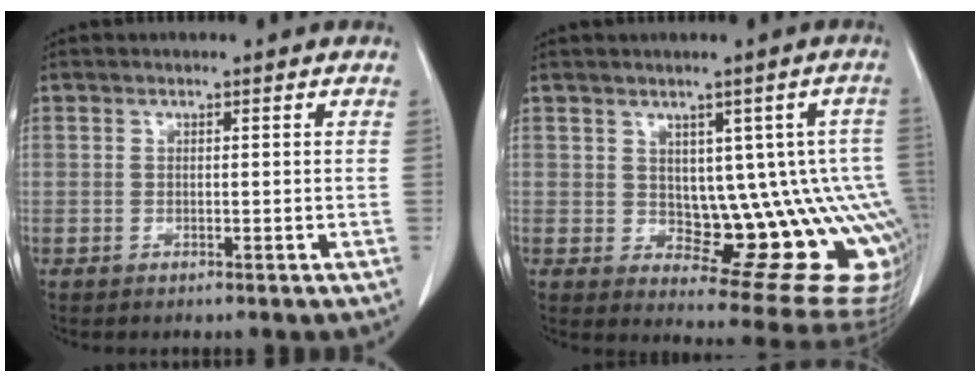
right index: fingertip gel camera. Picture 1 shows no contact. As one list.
[{"total": 13.8, "force": [-0.7, 6.2, 12.3], "torque": [-0.102, 0.015, 0.008]}]